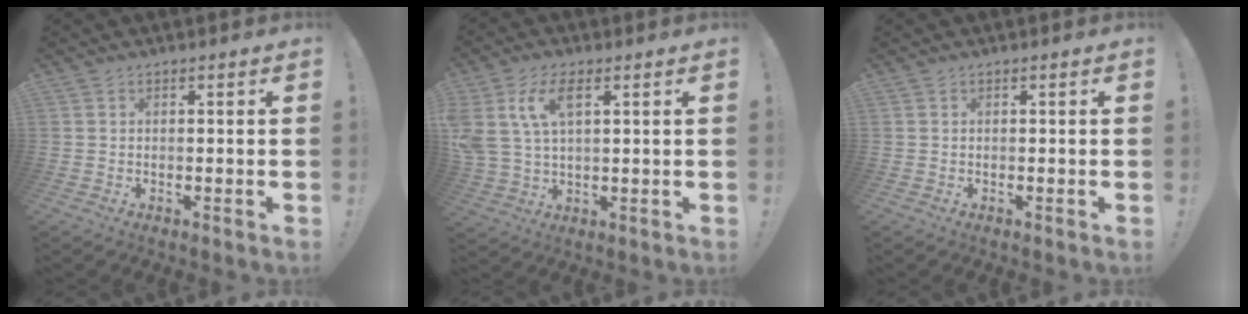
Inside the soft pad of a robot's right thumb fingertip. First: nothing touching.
{"total": 10.3, "force": [4.1, 5.5, 7.7], "torque": [-0.168, -0.002, 0.077]}
{"total": 0.0}